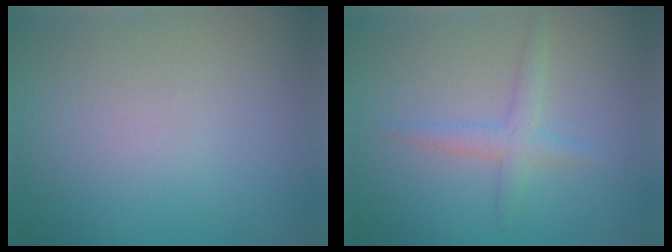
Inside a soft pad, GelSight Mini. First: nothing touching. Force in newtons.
{"total": 1.9, "press": 1.9, "slide": 0.1}